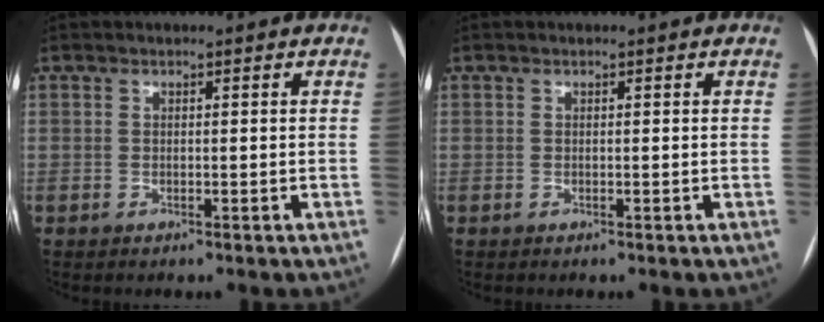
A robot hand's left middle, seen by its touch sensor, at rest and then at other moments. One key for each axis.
{"total": 0.0}